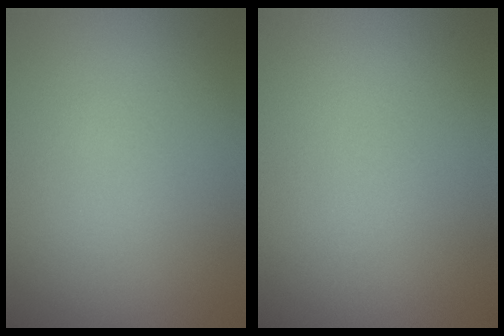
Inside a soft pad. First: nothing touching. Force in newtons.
{"total": 0.0}